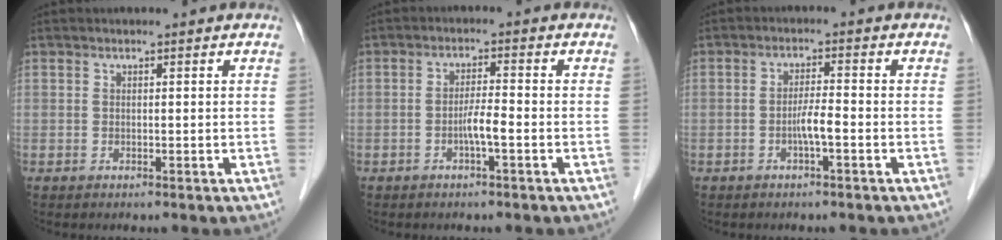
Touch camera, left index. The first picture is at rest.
{"total": 3.0, "force": [-1.2, 0.0, 2.8], "torque": [-0.051, 0.000, -0.025]}
{"total": 2.9, "force": [-1.2, 0.1, 2.7], "torque": [-0.049, 0.001, -0.024]}